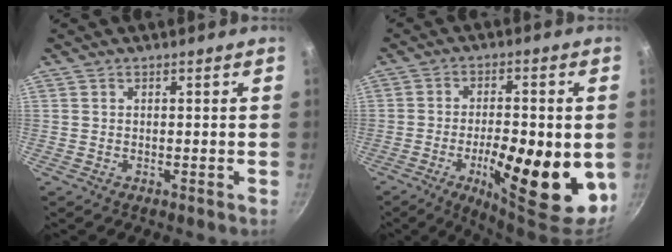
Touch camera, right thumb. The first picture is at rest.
{"total": 17.8, "force": [-4.3, 6.0, 16.1], "torque": [-0.228, 0.009, -0.060]}